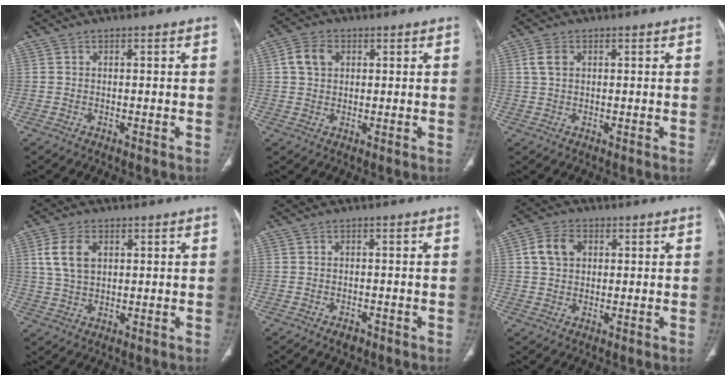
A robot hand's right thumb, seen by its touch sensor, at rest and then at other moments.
{"total": 5.1, "force": [1.5, 3.9, 3.0], "torque": [-0.048, 0.006, 0.026]}
{"total": 2.8, "force": [0.9, 1.9, 1.9], "torque": [-0.043, 0.006, 0.020]}
{"total": 7.2, "force": [2.3, 4.5, 5.1], "torque": [-0.102, -0.001, 0.047]}
{"total": 1.8, "force": [-1.1, 1.1, 0.8], "torque": [-0.011, 0.005, -0.012]}
{"total": 6.1, "force": [1.6, 4.6, 3.7], "torque": [-0.059, 0.007, 0.027]}